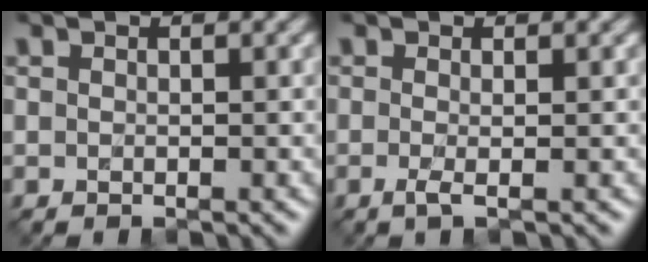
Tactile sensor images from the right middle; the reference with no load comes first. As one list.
[{"total": 1.2, "force": [-0.2, 0.4, 1.1], "torque": [-0.022, -0.002, -0.007]}]